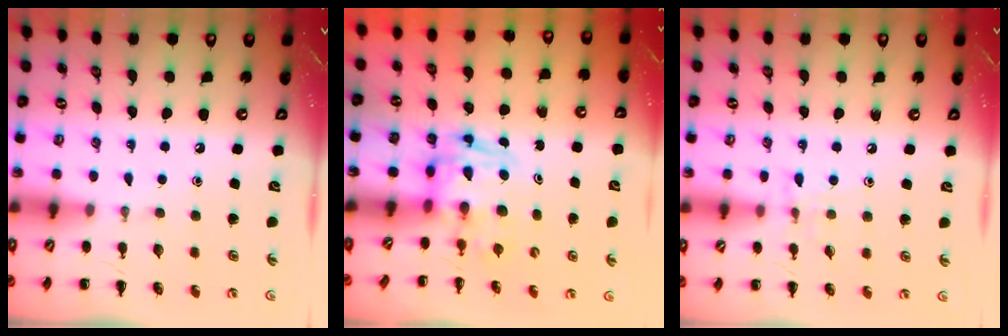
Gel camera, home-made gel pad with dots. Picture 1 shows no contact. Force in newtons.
{"total": 2.9, "press": 2.9, "slide": 0.5}
{"total": 5.2, "press": 5.0, "slide": 1.2}